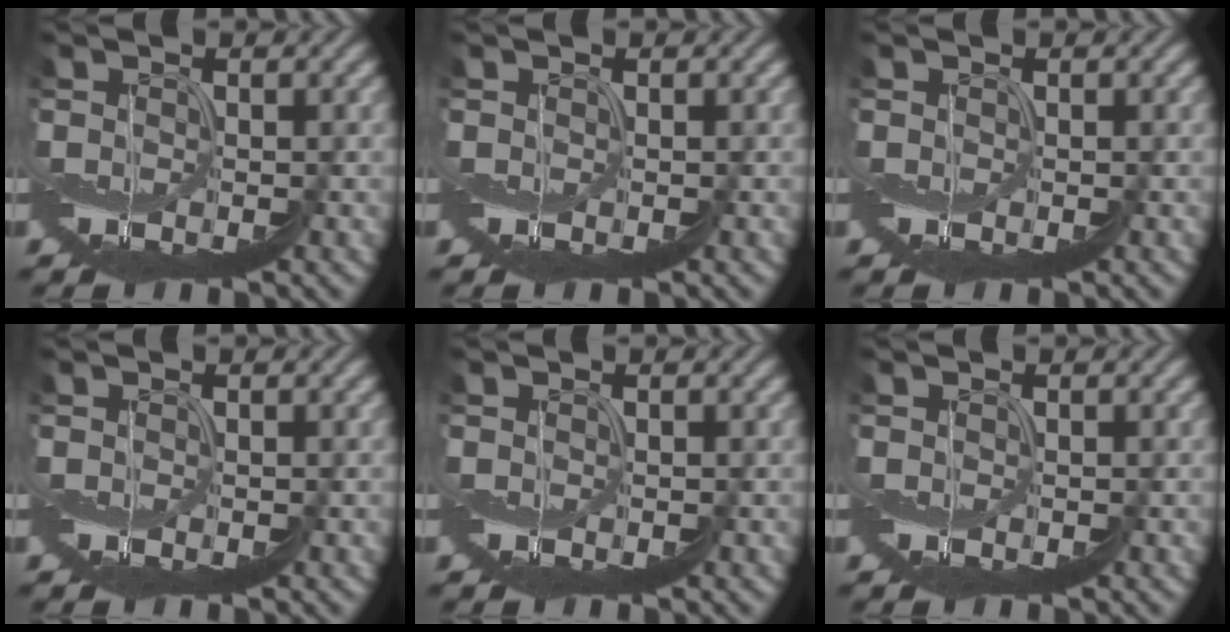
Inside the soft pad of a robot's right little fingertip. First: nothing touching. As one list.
[{"total": 0.0}, {"total": 0.0}, {"total": 0.0}, {"total": 0.0}, {"total": 0.0}]